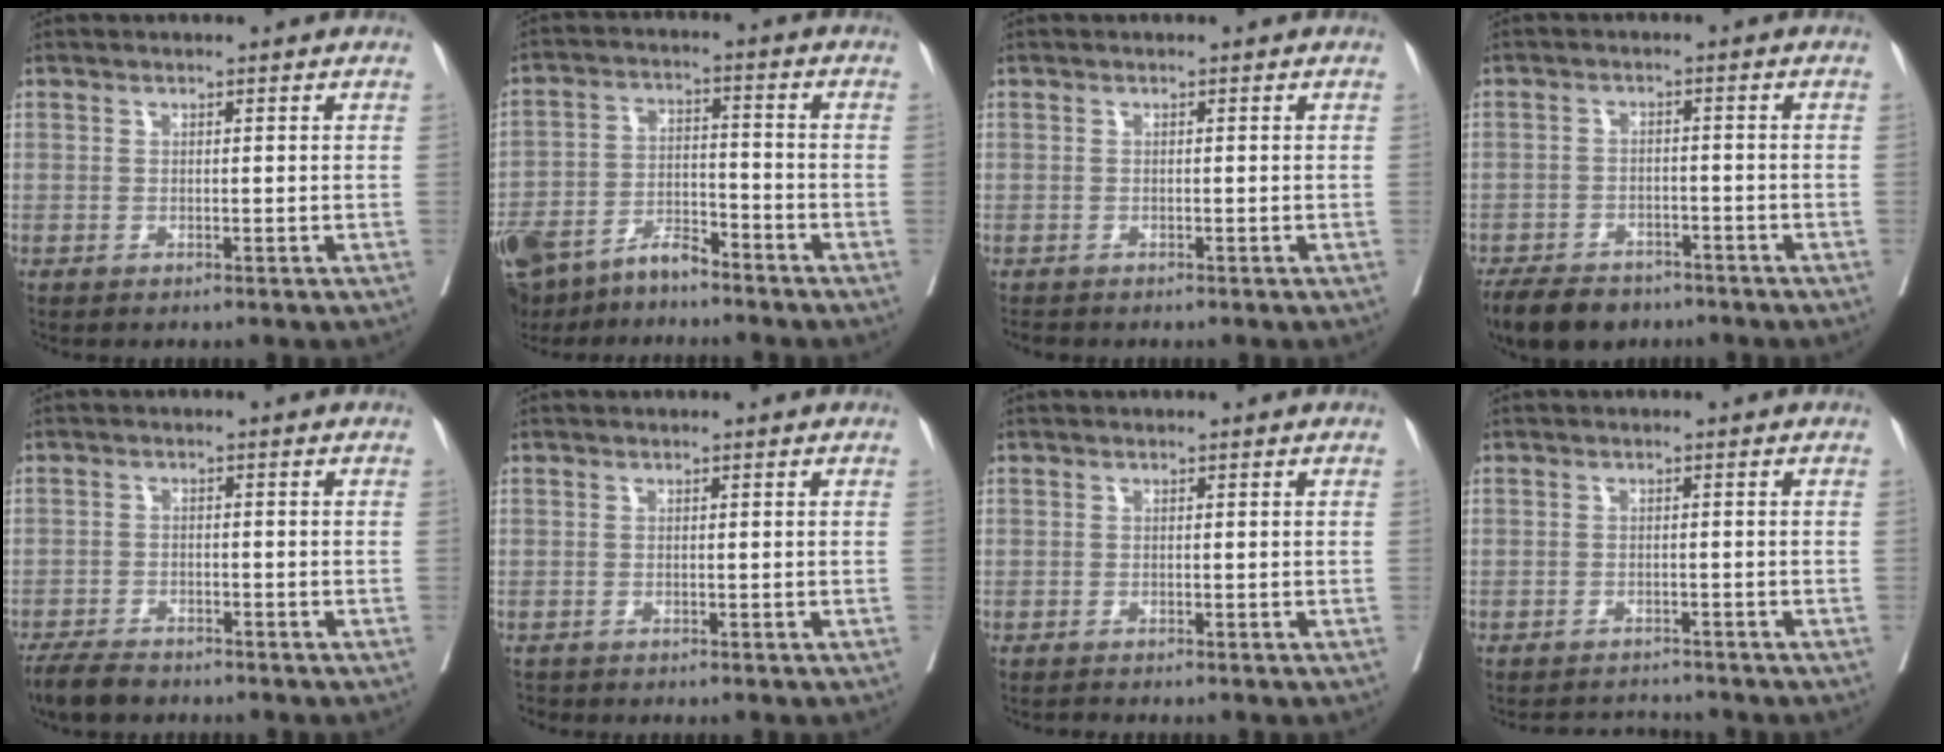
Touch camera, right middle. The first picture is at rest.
{"total": 13.9, "force": [-10.9, 4.6, 7.4], "torque": [-0.141, -0.014, -0.196]}
{"total": 1.2, "force": [-1.1, 0.4, 0.2], "torque": [-0.011, -0.004, -0.019]}
{"total": 9.2, "force": [-7.3, 4.5, 3.5], "torque": [-0.059, -0.007, -0.112]}
{"total": 5.3, "force": [-4.6, 1.5, 2.0], "torque": [-0.033, -0.010, -0.080]}
{"total": 1.0, "force": [-0.9, 0.3, -0.1], "torque": [-0.006, -0.004, -0.018]}
{"total": 0.6, "force": [-0.5, -0.1, -0.1], "torque": [-0.004, -0.005, -0.010]}
{"total": 3.6, "force": [-3.6, 0.1, -0.3], "torque": [0.005, -0.006, -0.058]}